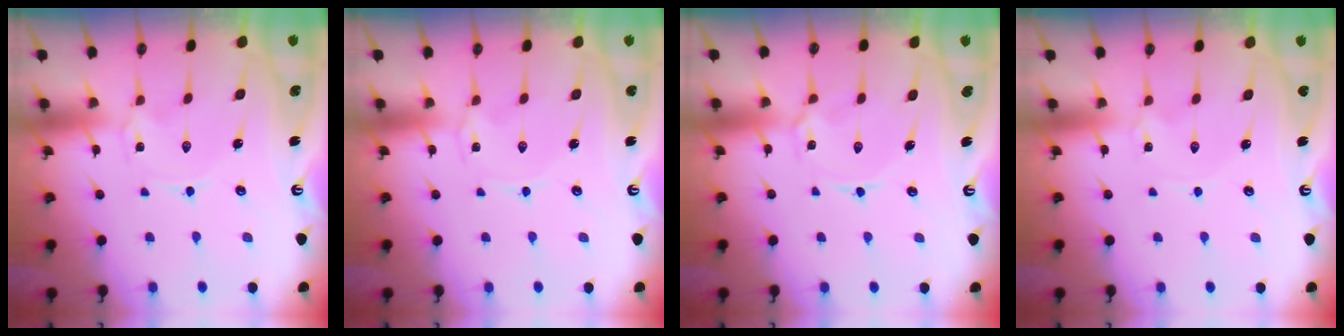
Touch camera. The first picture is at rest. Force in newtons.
{"total": 0.7, "press": 0.7, "slide": 0.1}
{"total": 3.2, "press": 3.1, "slide": 0.5}
{"total": 1.1, "press": 1.0, "slide": 0.2}